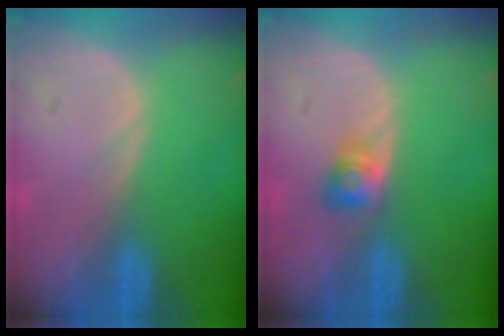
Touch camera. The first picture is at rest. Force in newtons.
{"total": 2.6, "press": 2.4, "slide": 1.0}